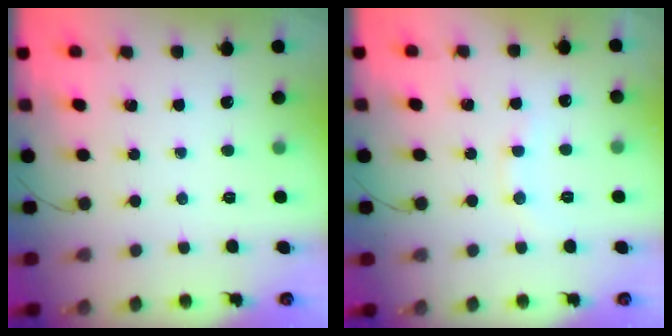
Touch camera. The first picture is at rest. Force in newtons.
{"total": 7.8, "press": 7.7, "slide": 1.5}